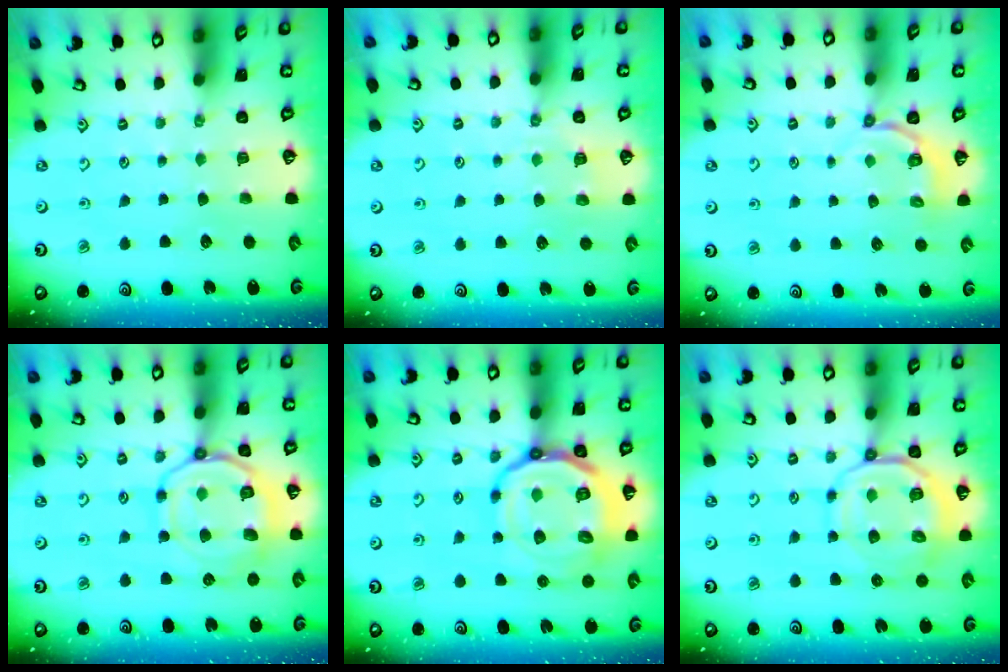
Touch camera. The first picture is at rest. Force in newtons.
{"total": 3.8, "press": 3.7, "slide": 0.9}
{"total": 4.3, "press": 3.3, "slide": 2.7}
{"total": 15.8, "press": 15.7, "slide": 1.7}
{"total": 22.5, "press": 22.3, "slide": 2.3}
{"total": 12.1, "press": 12.0, "slide": 1.6}